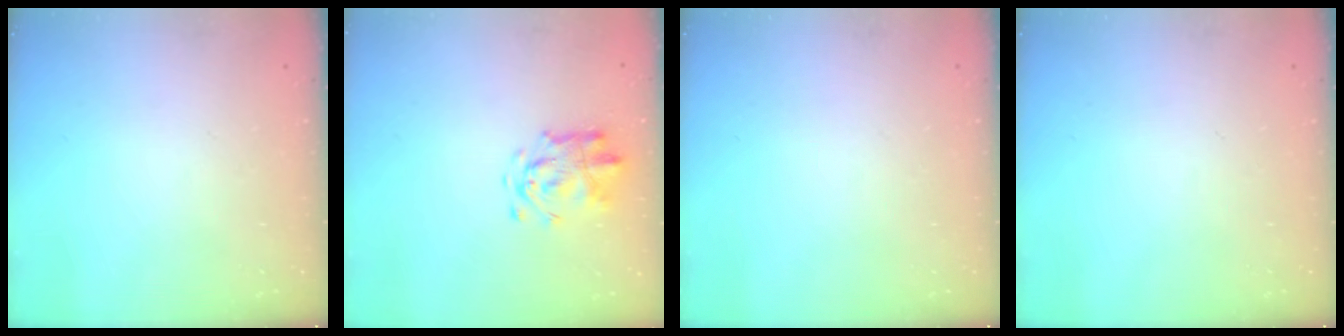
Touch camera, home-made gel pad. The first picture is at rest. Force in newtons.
{"total": 4.7, "press": 4.5, "slide": 1.1}
{"total": 0.0}
{"total": 0.0}